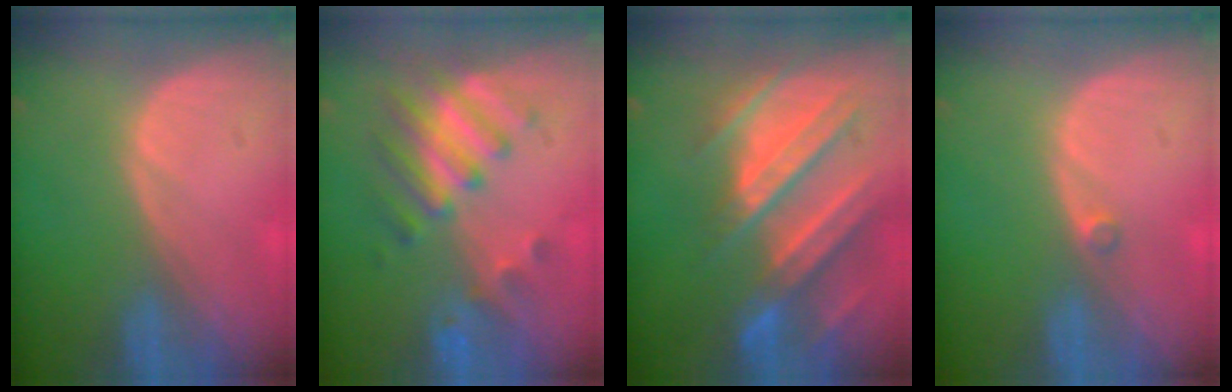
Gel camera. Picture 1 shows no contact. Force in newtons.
{"total": 8.3, "press": 7.2, "slide": 4.0}
{"total": 11.1, "press": 9.8, "slide": 5.2}
{"total": 1.0, "press": 0.8, "slide": 0.5}